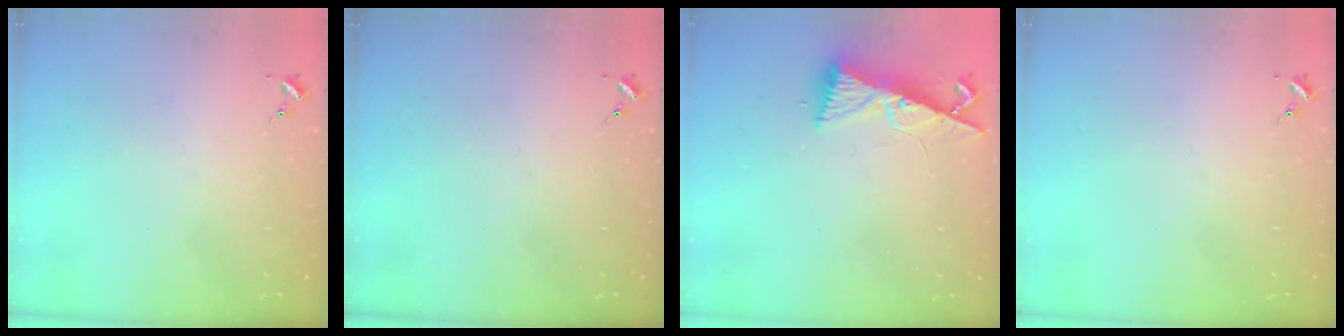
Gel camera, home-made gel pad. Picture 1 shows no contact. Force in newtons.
{"total": 0.0}
{"total": 8.5, "press": 8.5, "slide": 1.0}
{"total": 0.0}